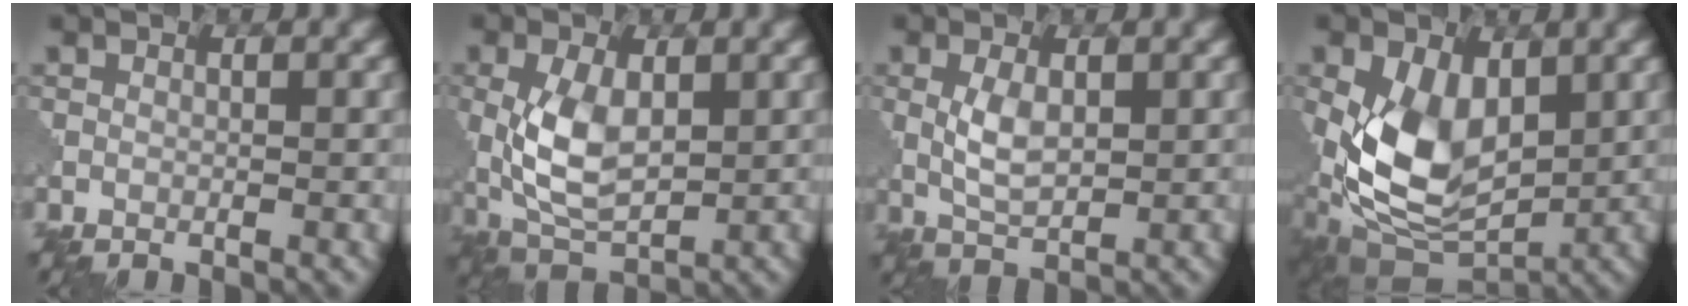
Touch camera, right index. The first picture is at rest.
{"total": 5.4, "force": [0.8, 3.0, 4.4], "torque": [-0.103, -0.003, 0.022]}
{"total": 2.8, "force": [0.8, 1.4, 2.2], "torque": [-0.056, -0.002, 0.022]}
{"total": 9.5, "force": [0.8, 6.1, 7.2], "torque": [-0.157, -0.014, 0.015]}